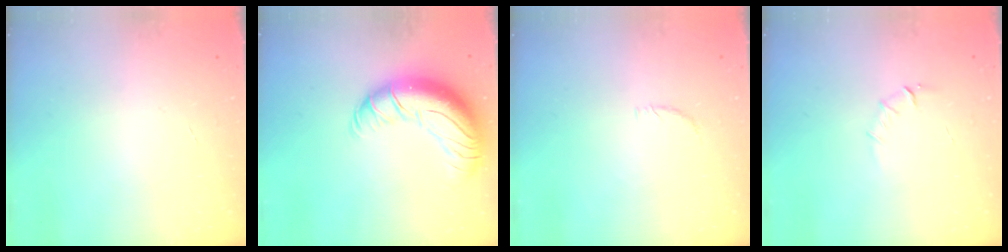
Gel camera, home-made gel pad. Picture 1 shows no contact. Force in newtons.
{"total": 17.9, "press": 17.4, "slide": 3.9}
{"total": 5.3, "press": 5.1, "slide": 1.4}
{"total": 5.0, "press": 4.8, "slide": 1.6}